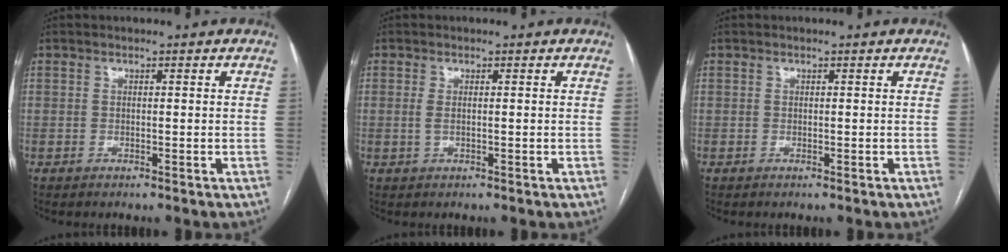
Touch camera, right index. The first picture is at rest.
{"total": 1.3, "force": [0.0, 0.3, 1.2], "torque": [-0.030, 0.001, 0.002]}
{"total": 0.0}